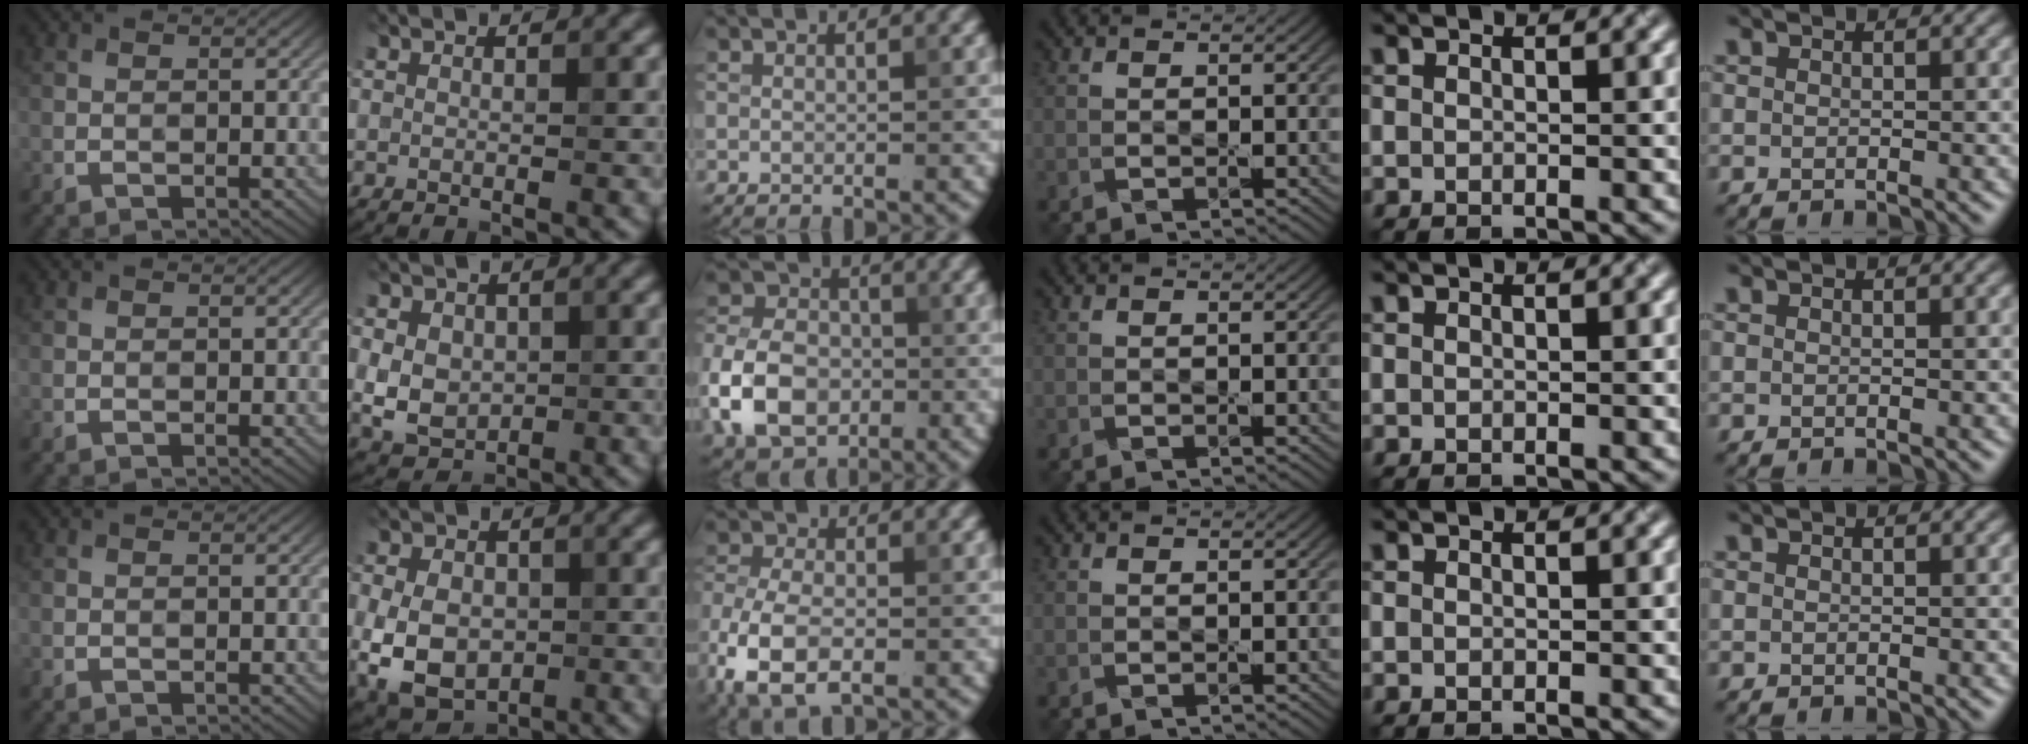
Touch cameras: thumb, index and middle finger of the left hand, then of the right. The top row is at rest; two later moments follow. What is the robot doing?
{"motion": "press", "object": "small bumper sticker"}